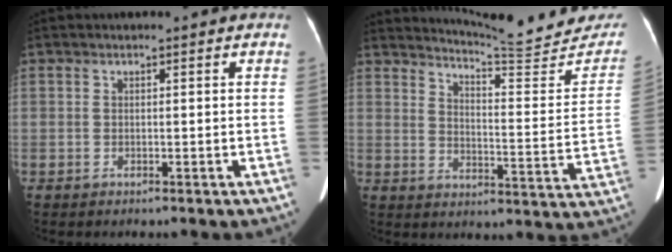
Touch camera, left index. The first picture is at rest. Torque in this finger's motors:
{"motor_torque": [0.72, -1.42, -0.07, -0.02]}